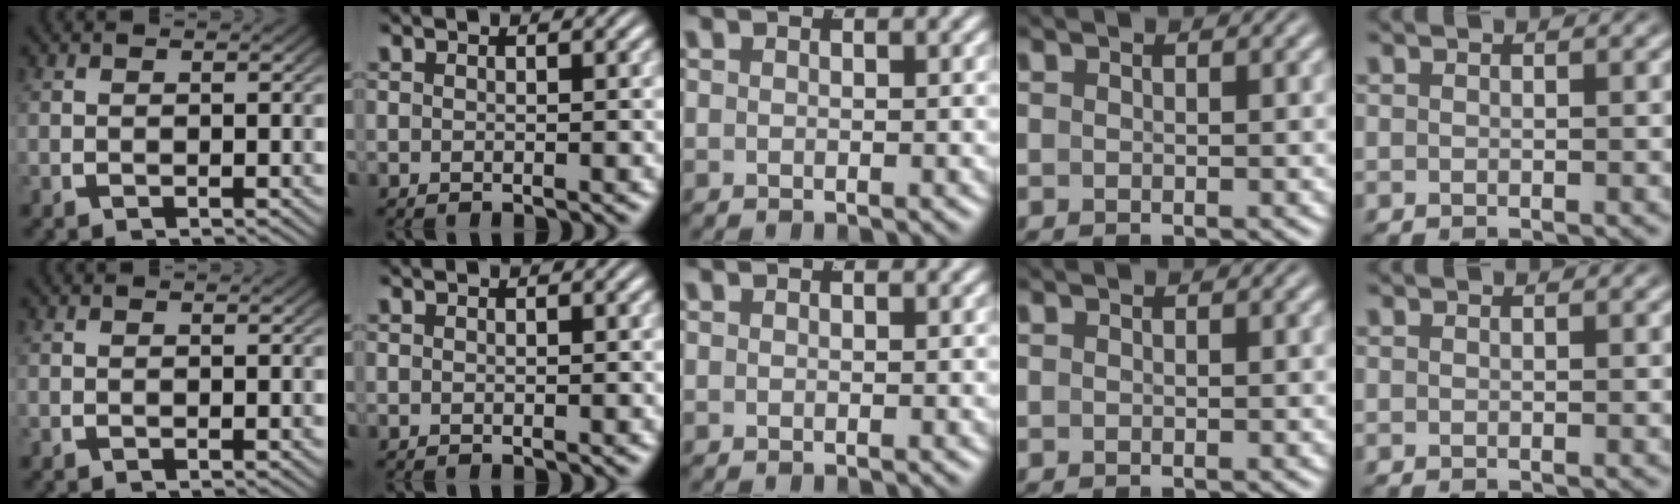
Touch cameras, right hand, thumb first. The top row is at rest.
{}